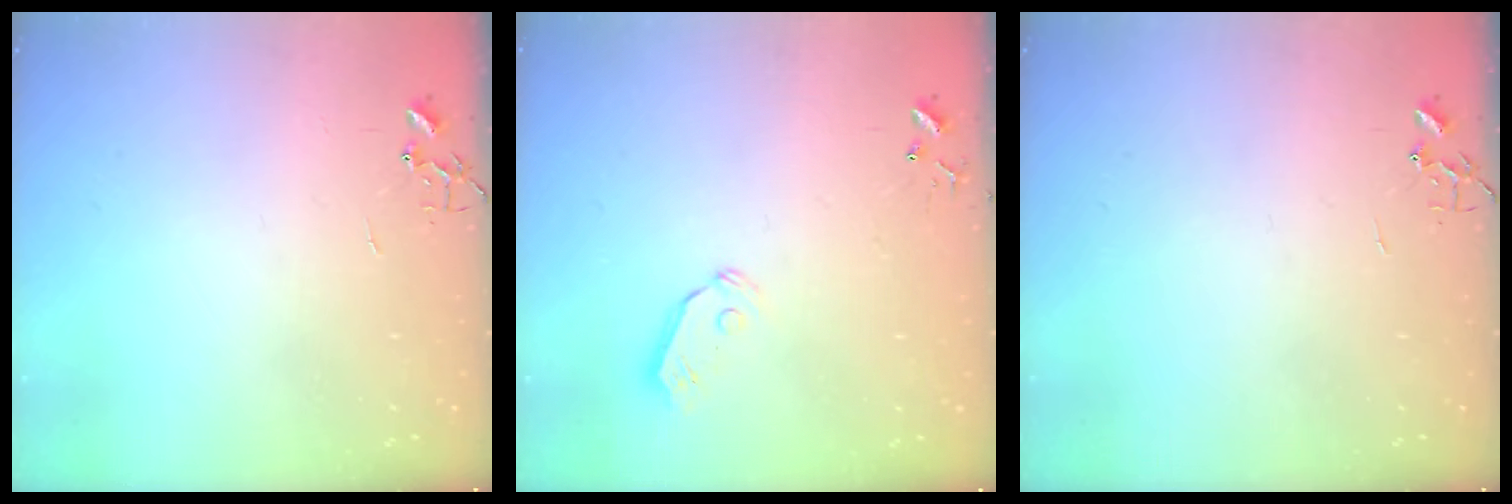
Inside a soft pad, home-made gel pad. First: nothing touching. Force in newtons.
{"total": 4.4, "press": 4.3, "slide": 0.5}
{"total": 0.0}